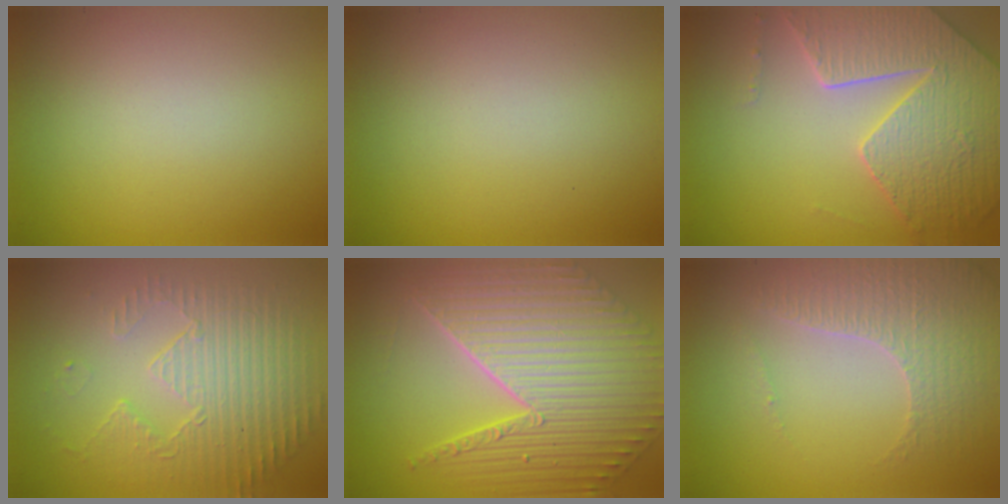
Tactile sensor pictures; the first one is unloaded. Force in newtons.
{"total": 0.0}
{"total": 7.8, "press": 5.7, "slide": 5.3}
{"total": 5.5, "press": 3.6, "slide": 4.1}
{"total": 10.8, "press": 7.2, "slide": 8.0}
{"total": 3.5, "press": 3.4, "slide": 0.6}